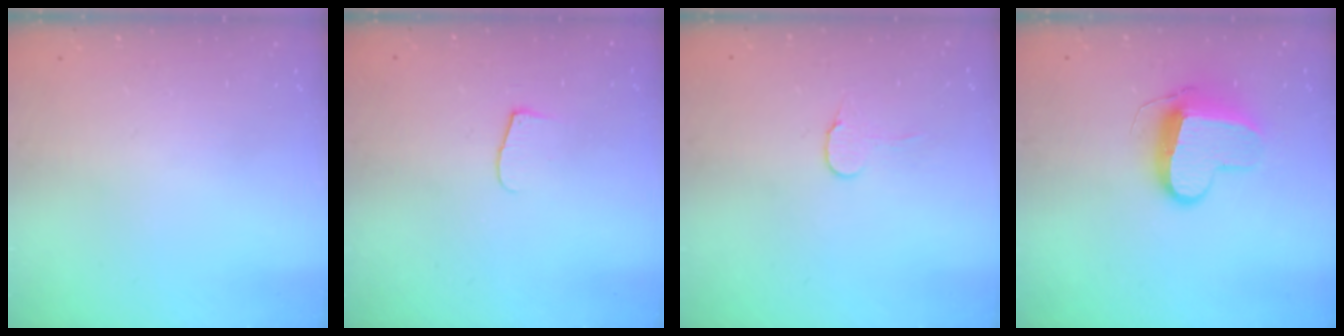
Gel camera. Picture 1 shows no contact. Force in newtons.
{"total": 5.3, "press": 5.2, "slide": 0.6}
{"total": 6.1, "press": 6.1, "slide": 0.5}
{"total": 11.7, "press": 11.7, "slide": 0.9}